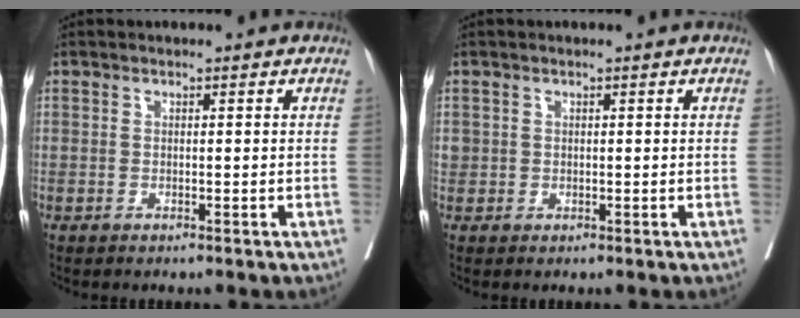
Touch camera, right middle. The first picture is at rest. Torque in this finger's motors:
{"motor_torque": [-0.23, -0.06, -0.01, 0.00]}